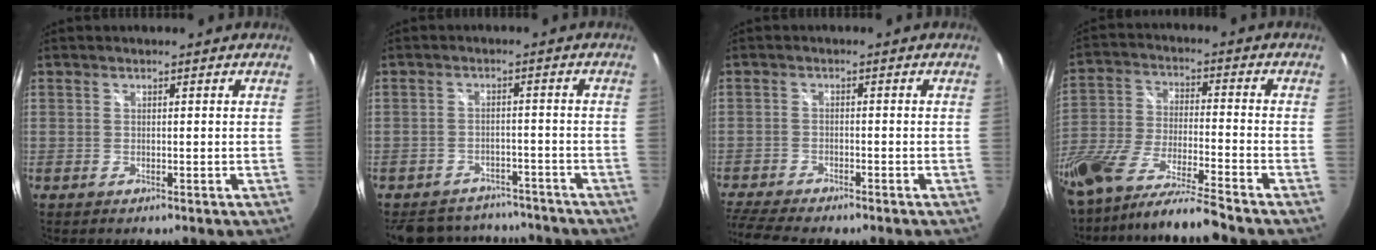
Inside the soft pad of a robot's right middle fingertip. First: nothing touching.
{"total": 14.3, "force": [-12.1, 6.2, 4.2], "torque": [-0.103, 0.026, -0.159]}
{"total": 8.2, "force": [-7.3, 1.2, 3.6], "torque": [-0.101, -0.023, -0.127]}
{"total": 16.3, "force": [-13.6, 0.7, 9.0], "torque": [-0.185, -0.036, -0.253]}